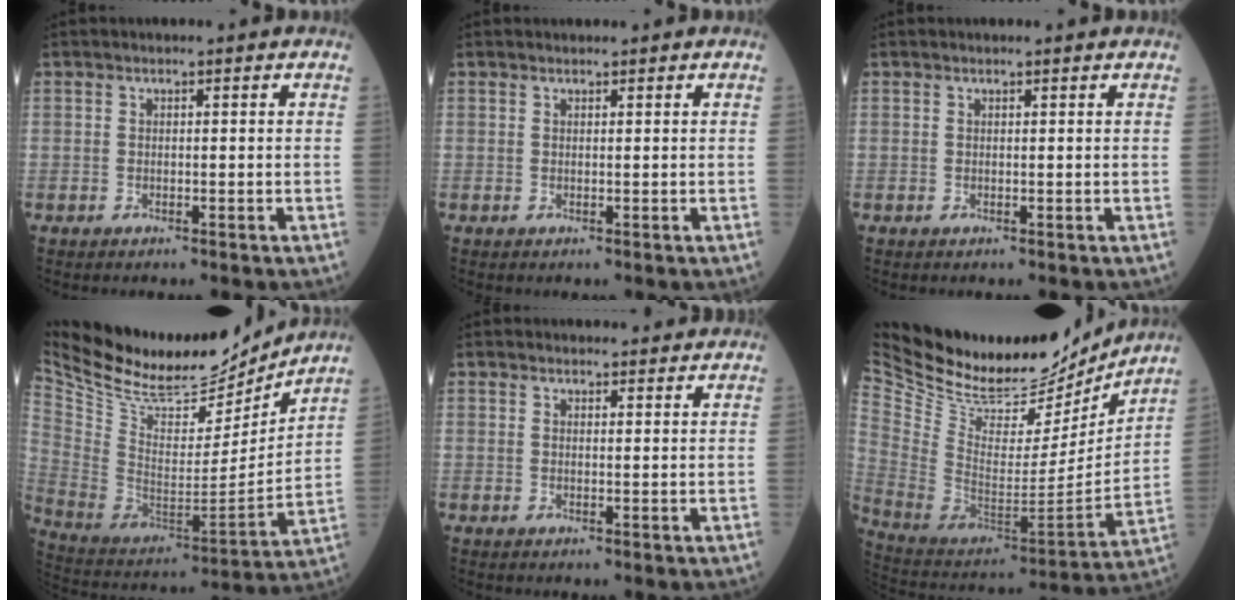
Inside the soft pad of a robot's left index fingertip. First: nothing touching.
{"total": 1.0, "force": [0.9, 0.1, 0.1], "torque": [-0.005, 0.006, 0.017]}
{"total": 1.1, "force": [1.1, -0.1, 0.2], "torque": [-0.005, 0.000, 0.014]}
{"total": 24.1, "force": [21.4, 6.5, 9.1], "torque": [-0.175, -0.026, 0.344]}
{"total": 4.5, "force": [4.3, 1.1, 0.6], "torque": [-0.003, 0.010, 0.048]}
{"total": 31.5, "force": [26.8, 9.7, 13.4], "torque": [-0.273, -0.035, 0.419]}